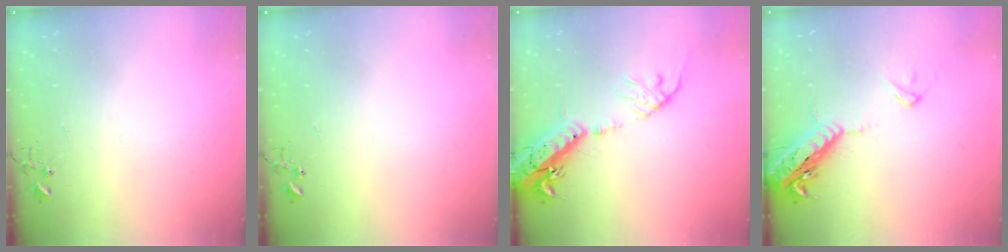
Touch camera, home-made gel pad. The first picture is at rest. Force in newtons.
{"total": 0.0}
{"total": 18.1, "press": 17.7, "slide": 3.8}
{"total": 18.4, "press": 18.0, "slide": 4.0}